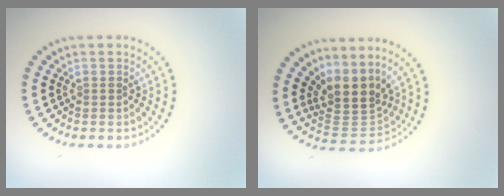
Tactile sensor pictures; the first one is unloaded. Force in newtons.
{"total": 4.2, "press": 3.1, "slide": 2.8}